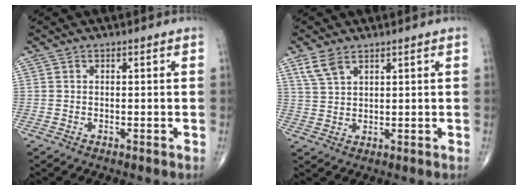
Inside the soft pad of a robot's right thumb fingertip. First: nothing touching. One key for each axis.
{"total": 4.2, "fx": 2.8, "fy": 1.9, "fz": 2.5, "tx": -0.053, "ty": -0.004, "tz": 0.065}